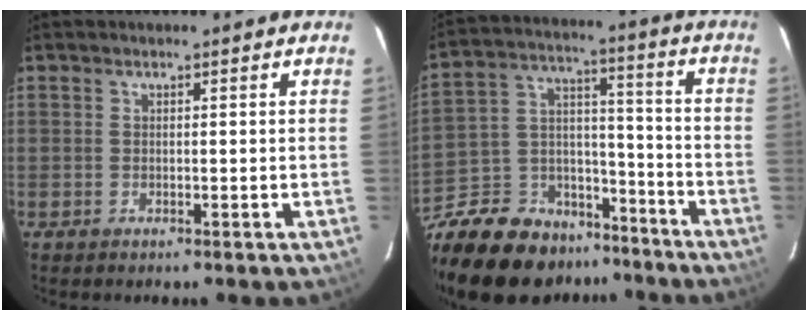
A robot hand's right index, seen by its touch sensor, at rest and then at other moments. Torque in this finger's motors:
{"motor_torque": [0.10, -0.80, -0.14, -0.21]}